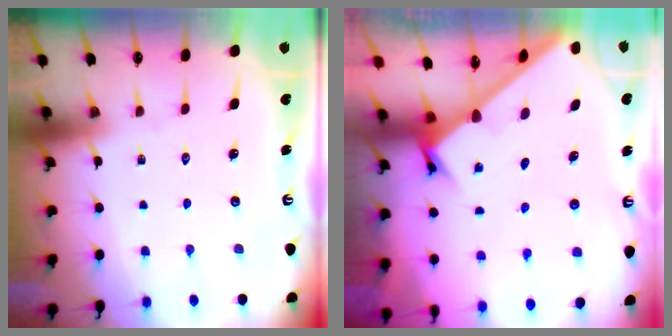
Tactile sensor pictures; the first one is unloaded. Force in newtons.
{"total": 2.1, "press": 2.1, "slide": 0.2}